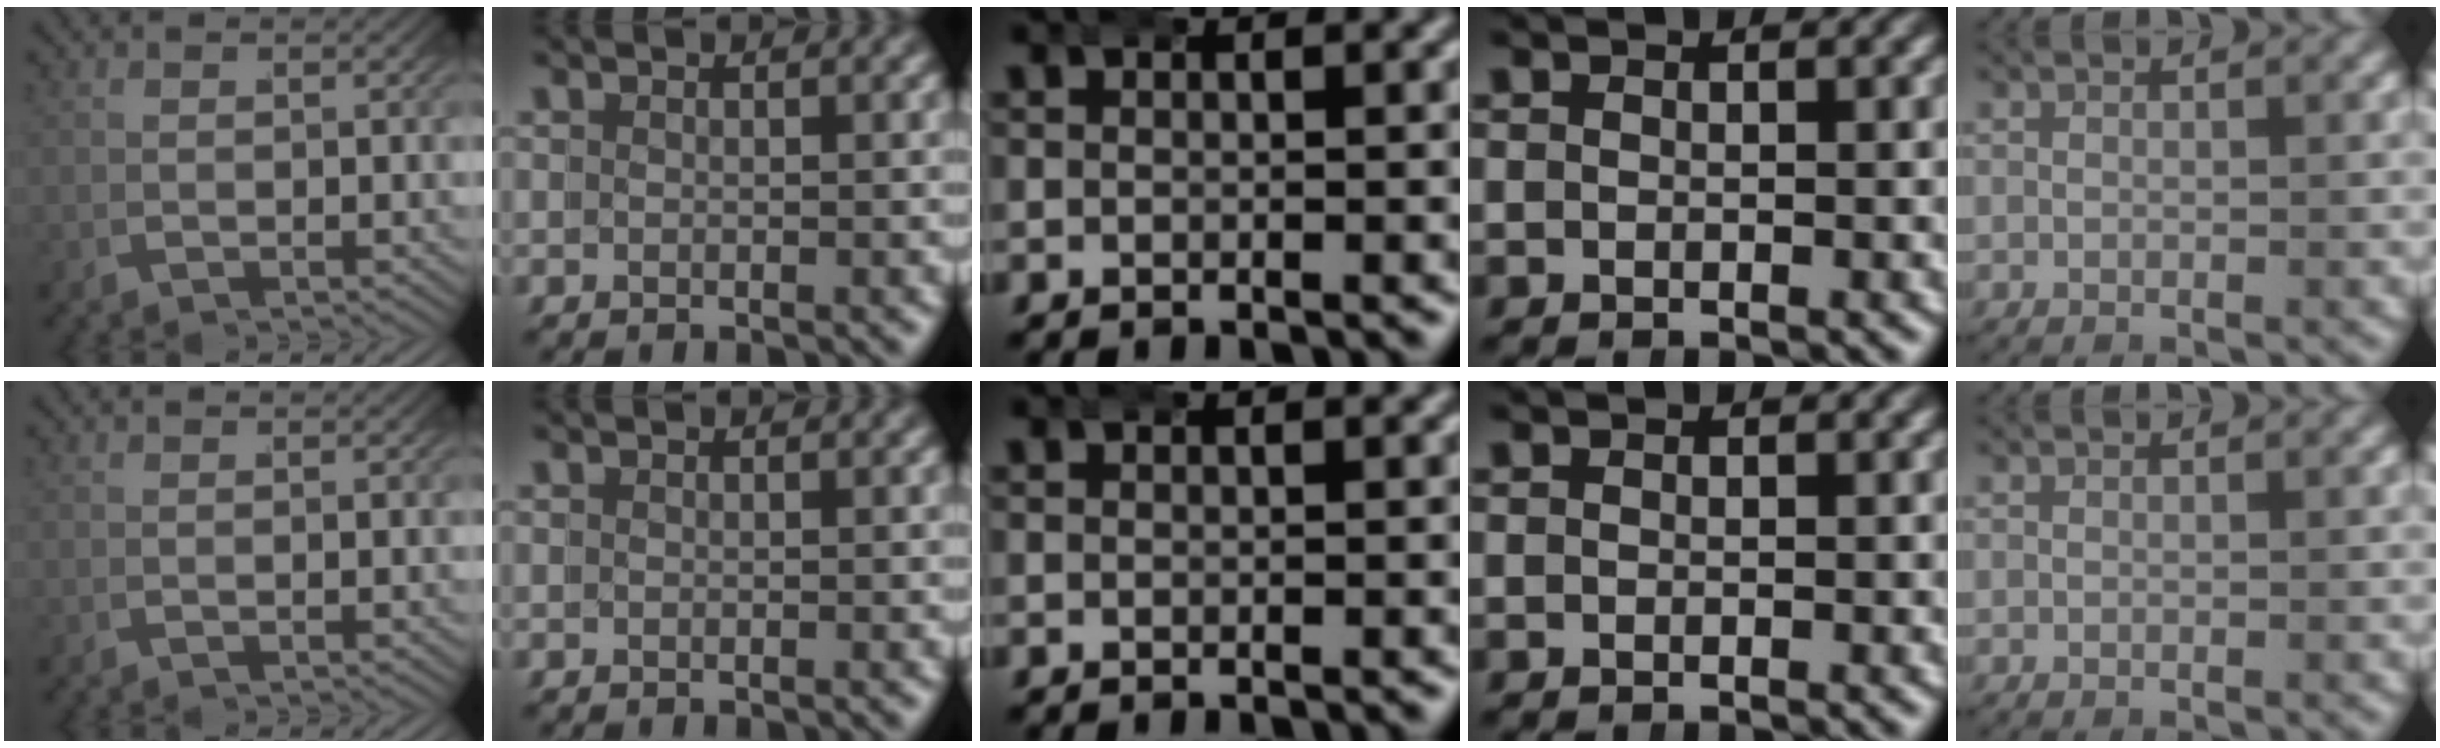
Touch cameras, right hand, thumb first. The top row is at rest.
{}